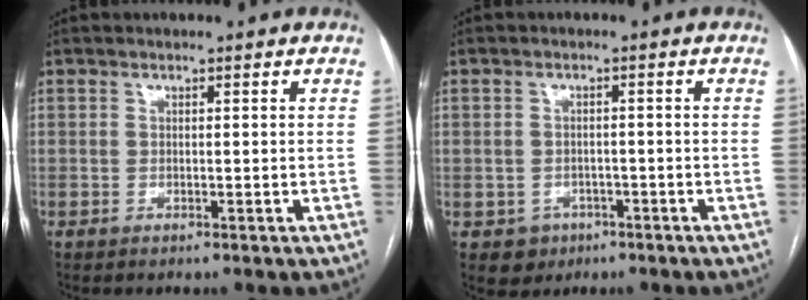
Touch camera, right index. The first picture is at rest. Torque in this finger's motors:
{"motor_torque": [-0.48, 0.19, -1.06, -0.21]}